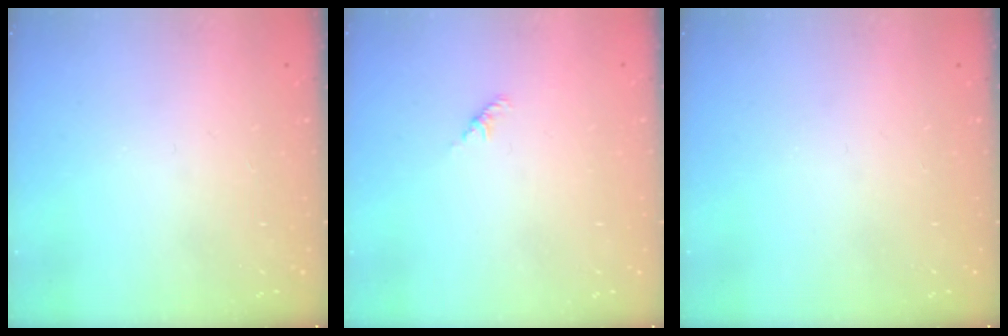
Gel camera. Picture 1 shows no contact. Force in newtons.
{"total": 1.8, "press": 1.7, "slide": 0.6}
{"total": 0.0}